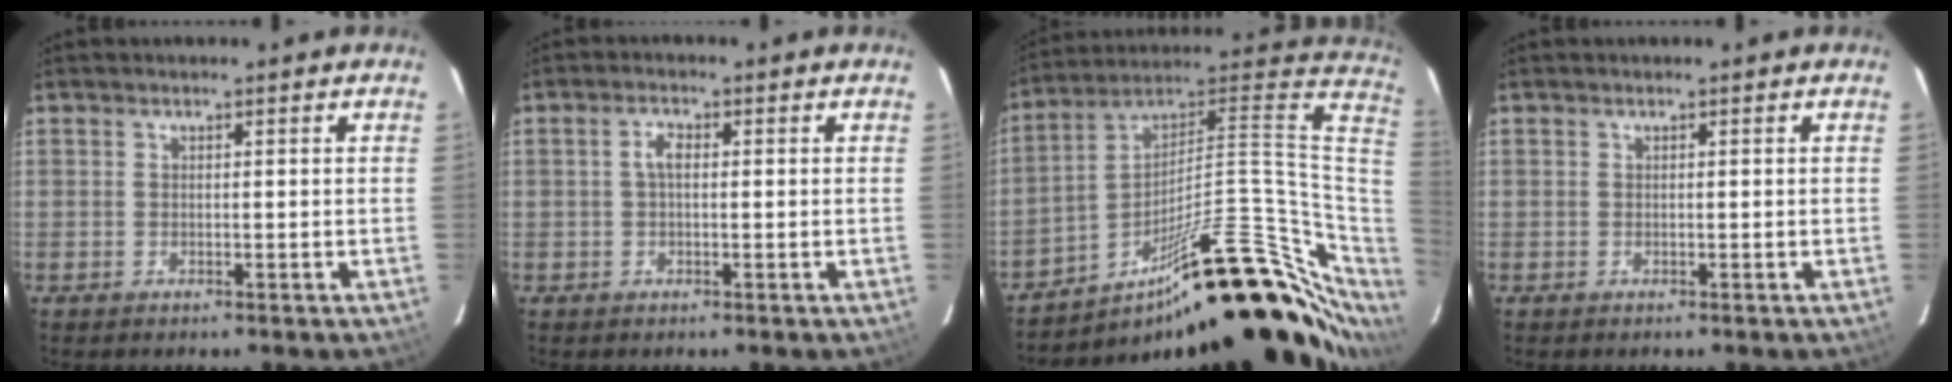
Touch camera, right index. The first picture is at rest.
{"total": 2.2, "force": [0.1, 1.1, 2.0], "torque": [-0.042, 0.008, 0.002]}
{"total": 32.2, "force": [-9.0, 12.1, 28.5], "torque": [-0.415, 0.027, -0.131]}
{"total": 0.0}